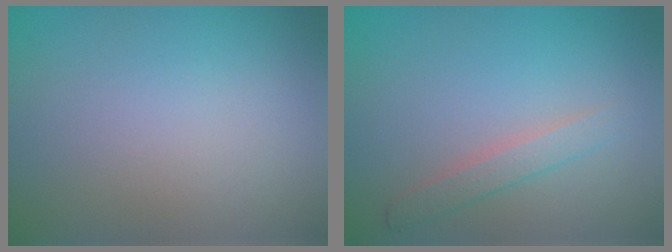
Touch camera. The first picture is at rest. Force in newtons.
{"total": 1.7, "press": 1.7, "slide": 0.1}